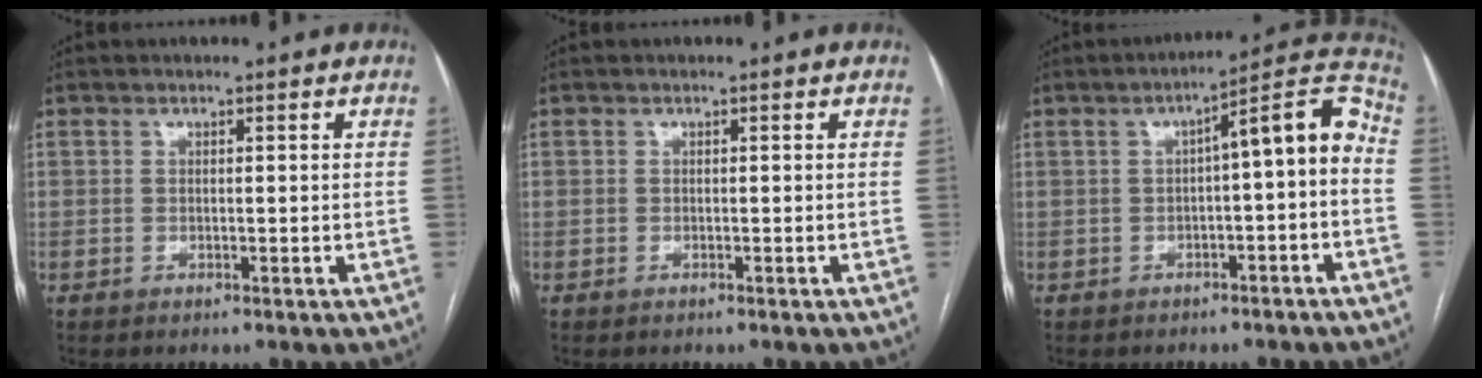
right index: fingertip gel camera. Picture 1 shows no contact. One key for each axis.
{"total": 0.0}
{"total": 9.2, "fx": -0.9, "fy": 1.8, "fz": 9.0, "tx": -0.120, "ty": 0.041, "tz": -0.013}